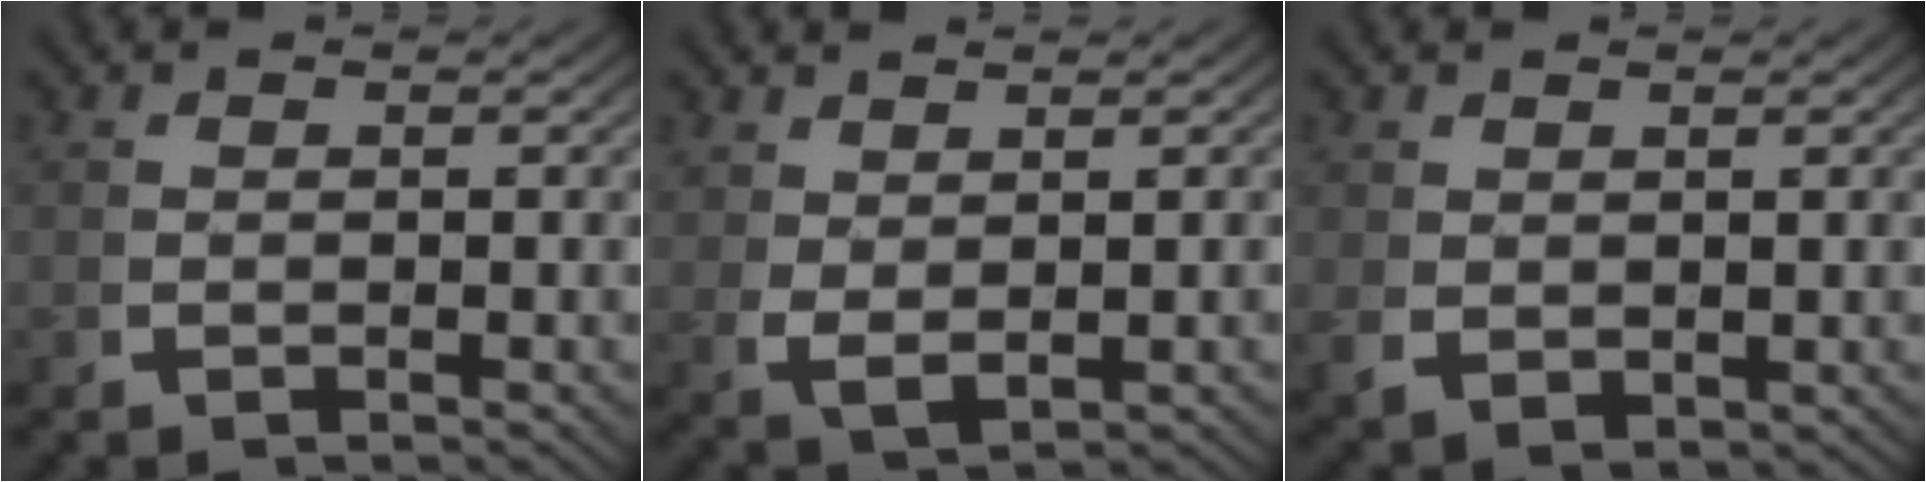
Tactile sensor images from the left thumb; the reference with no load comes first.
{"total": 2.6, "force": [1.0, 1.5, 2.0], "torque": [-0.049, -0.013, 0.036]}
{"total": 1.9, "force": [0.6, 1.4, 1.1], "torque": [-0.027, -0.008, 0.027]}